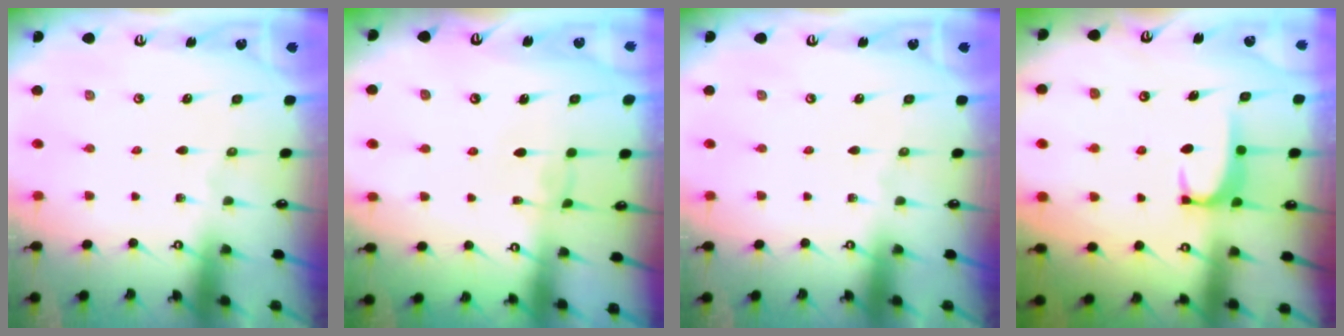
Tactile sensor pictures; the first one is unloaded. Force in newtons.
{"total": 1.0, "press": 0.7, "slide": 0.7}
{"total": 0.0}
{"total": 1.9, "press": 1.9, "slide": 0.5}